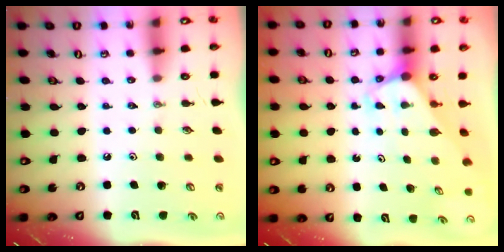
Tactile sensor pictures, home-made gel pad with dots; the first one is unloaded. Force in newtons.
{"total": 3.0, "press": 3.0, "slide": 0.0}